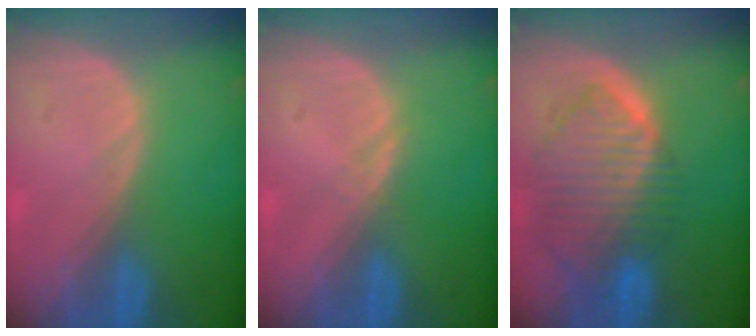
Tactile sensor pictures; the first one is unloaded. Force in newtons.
{"total": 0.6, "press": 0.6, "slide": 0.1}
{"total": 9.9, "press": 8.4, "slide": 5.2}